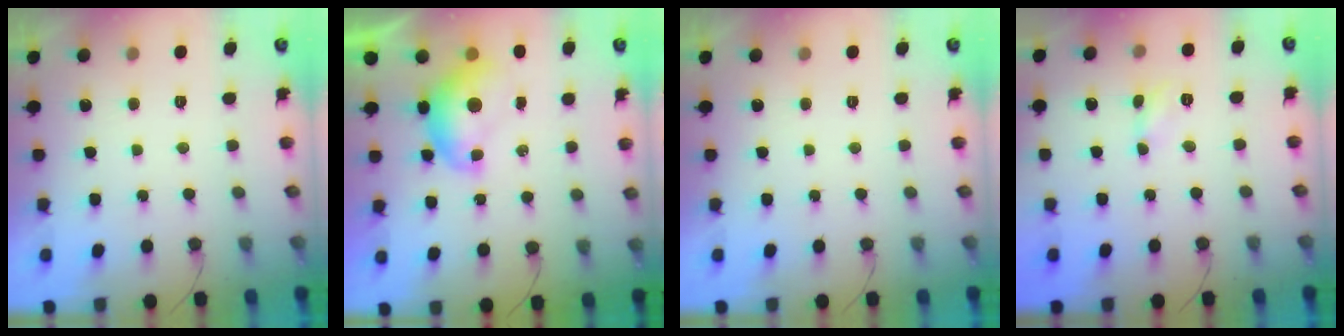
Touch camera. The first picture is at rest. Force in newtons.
{"total": 7.6, "press": 7.6, "slide": 0.2}
{"total": 0.0}
{"total": 3.6, "press": 3.6, "slide": 0.4}